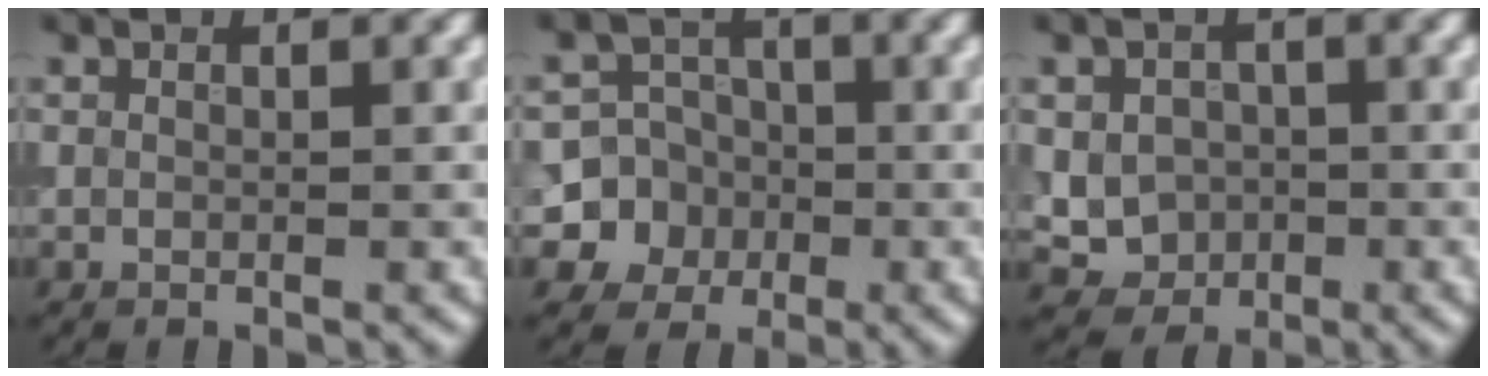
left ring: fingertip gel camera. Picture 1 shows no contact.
{"total": 8.6, "force": [-1.9, 8.2, 1.2], "torque": [-0.024, 0.006, -0.052]}
{"total": 4.2, "force": [-0.4, 3.8, 1.7], "torque": [-0.016, -0.003, -0.021]}